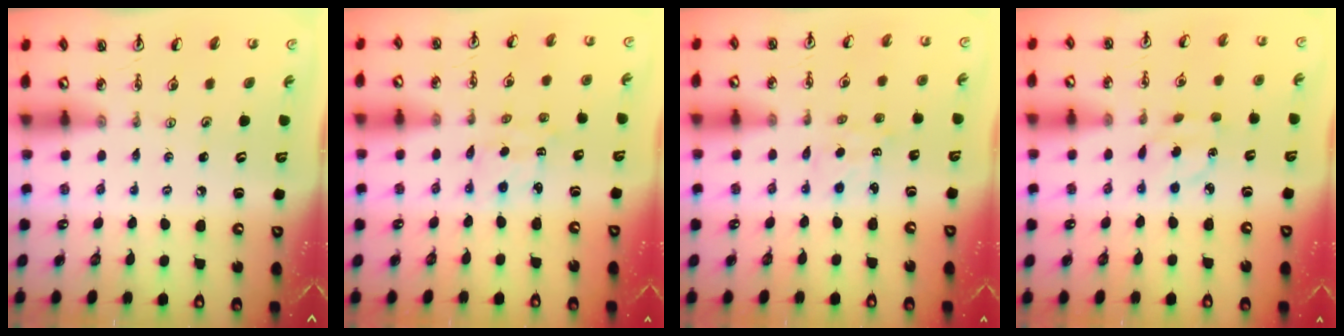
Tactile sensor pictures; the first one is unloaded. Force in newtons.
{"total": 1.6, "press": 1.4, "slide": 0.7}
{"total": 2.9, "press": 2.8, "slide": 0.4}
{"total": 3.9, "press": 3.9, "slide": 0.5}